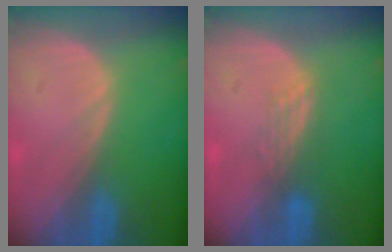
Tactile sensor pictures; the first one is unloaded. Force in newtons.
{"total": 3.0, "press": 2.5, "slide": 1.7}